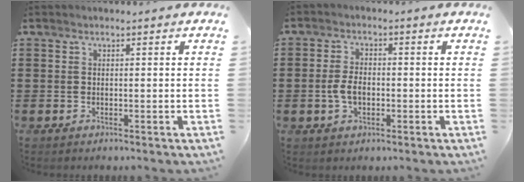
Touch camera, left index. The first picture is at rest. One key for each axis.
{"total": 4.0, "fx": -0.8, "fy": 2.3, "fz": 3.2, "tx": -0.073, "ty": -0.001, "tz": -0.019}